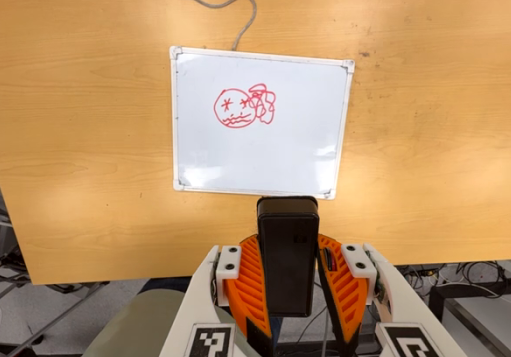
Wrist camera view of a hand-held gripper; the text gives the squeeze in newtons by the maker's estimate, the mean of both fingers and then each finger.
{"total": 9.9, "left": 8.0, "right": 11.8}